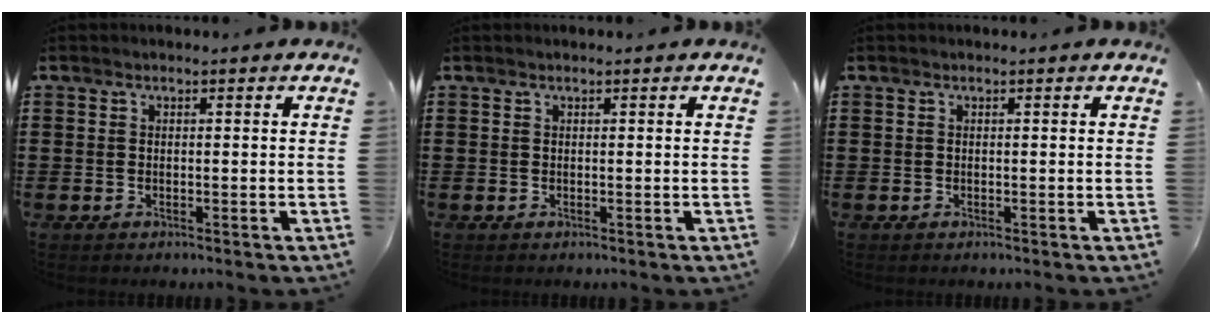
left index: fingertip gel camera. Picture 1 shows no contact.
{"total": 0.0}
{"total": 0.0}